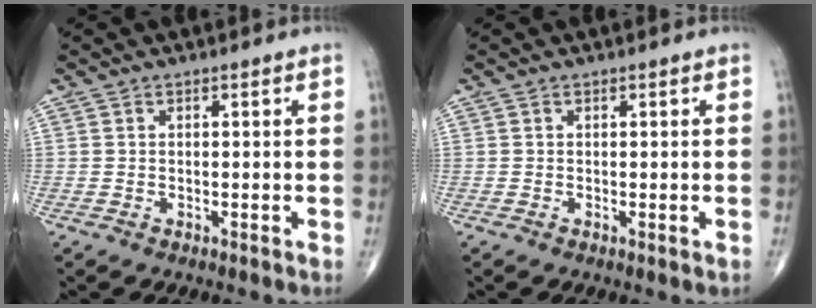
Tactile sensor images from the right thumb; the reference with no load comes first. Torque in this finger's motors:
{"motor_torque": [-0.19, -0.16, 0.05, 0.08, -0.01]}